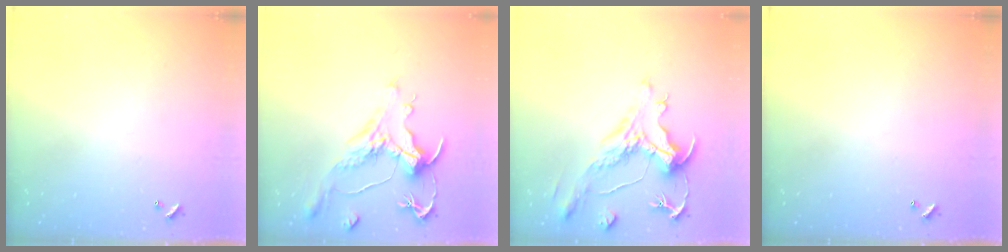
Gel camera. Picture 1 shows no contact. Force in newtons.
{"total": 1.1, "press": 0.2, "slide": 1.1}
{"total": 1.9, "press": 0.8, "slide": 1.8}
{"total": 0.0}